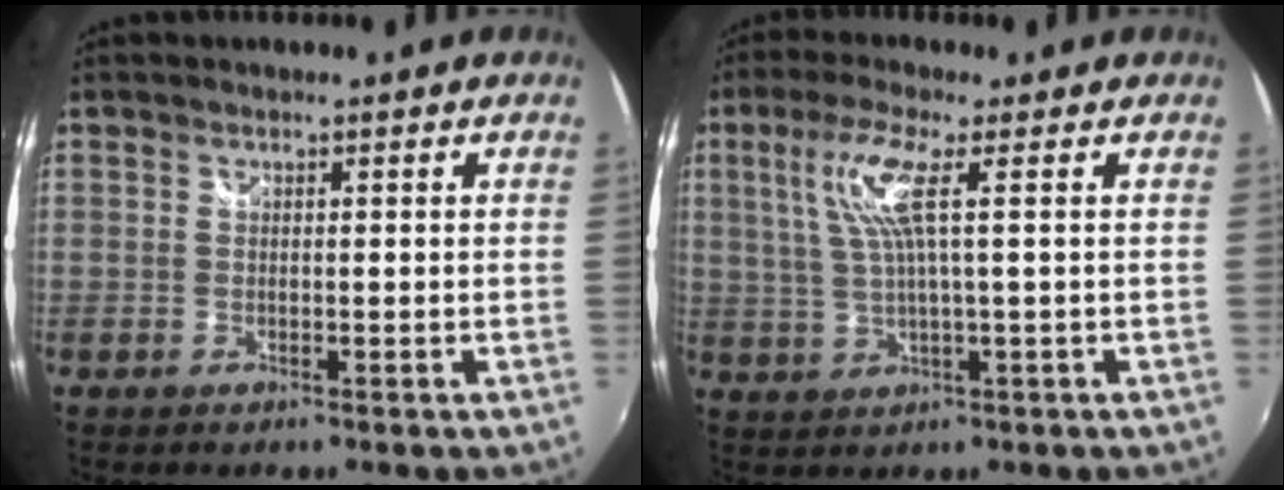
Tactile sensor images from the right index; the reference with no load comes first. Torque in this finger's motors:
{"motor_torque": [0.43, -0.18, 0.44, 0.11]}